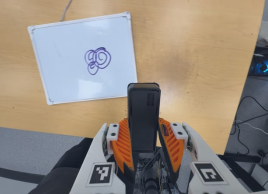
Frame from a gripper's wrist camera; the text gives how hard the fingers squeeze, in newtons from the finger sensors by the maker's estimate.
{"total": 4.3, "left": 2.8, "right": 5.8}